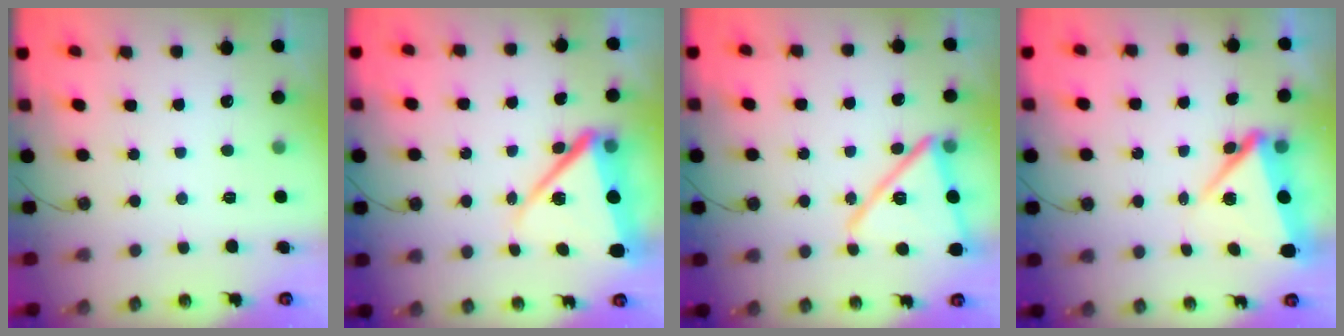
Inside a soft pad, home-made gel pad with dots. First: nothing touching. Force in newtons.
{"total": 13.5, "press": 13.4, "slide": 1.5}
{"total": 17.3, "press": 17.2, "slide": 1.5}
{"total": 7.3, "press": 7.0, "slide": 1.9}